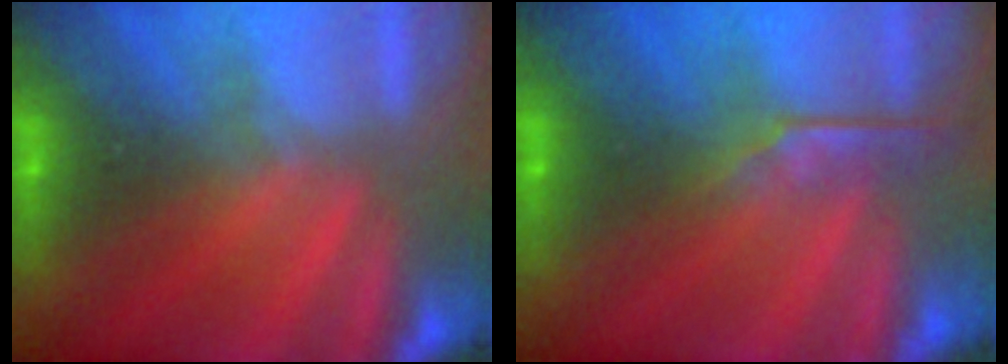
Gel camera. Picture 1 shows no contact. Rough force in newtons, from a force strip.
{"total": 2.8}